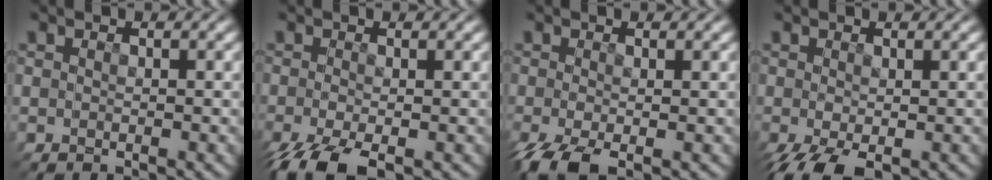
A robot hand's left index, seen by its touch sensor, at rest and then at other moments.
{"total": 2.0, "force": [-1.7, -0.9, 0.3], "torque": [0.011, -0.001, -0.025]}
{"total": 1.1, "force": [-0.9, -0.4, 0.5], "torque": [0.008, -0.001, -0.012]}
{"total": 1.1, "force": [-0.3, 0.5, 0.9], "torque": [0.004, -0.003, 0.000]}